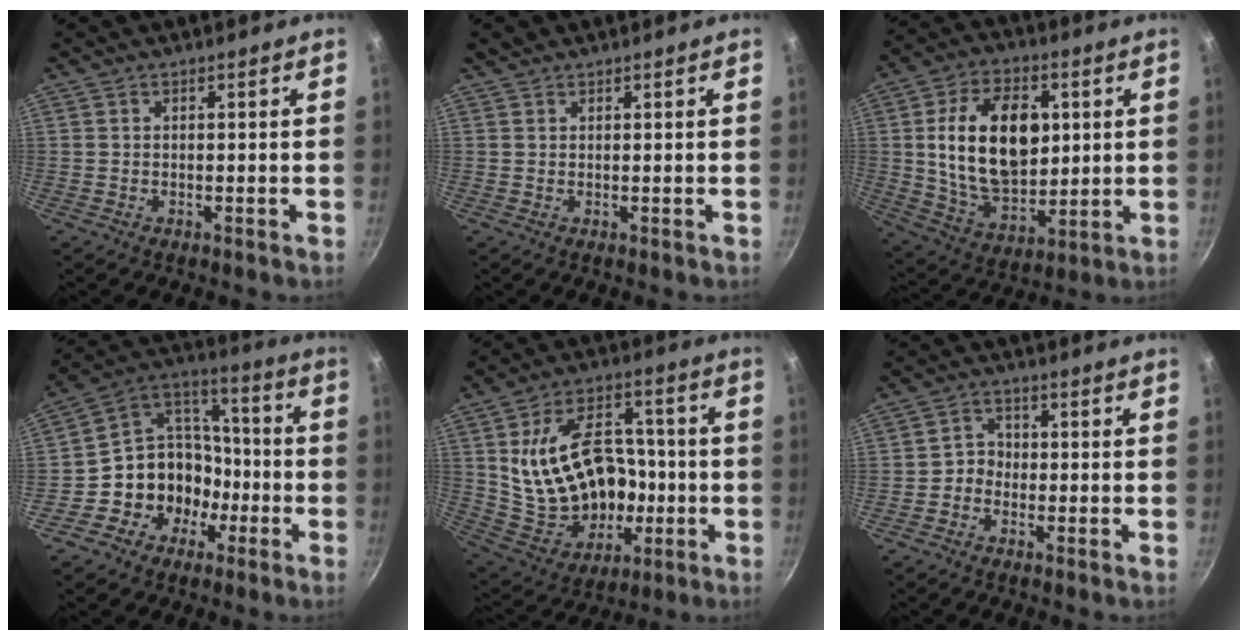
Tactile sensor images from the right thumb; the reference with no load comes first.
{"total": 1.0, "force": [0.9, 0.6, 0.1], "torque": [0.002, -0.001, 0.014]}
{"total": 20.5, "force": [3.2, 12.9, 15.6], "torque": [-0.245, -0.008, 0.063]}
{"total": 14.5, "force": [-5.0, 12.2, 6.1], "torque": [-0.051, 0.067, -0.088]}
{"total": 22.5, "force": [-0.2, 15.9, 15.9], "torque": [-0.236, 0.028, 0.023]}
{"total": 3.2, "force": [-1.1, 2.8, 1.2], "torque": [0.005, 0.018, -0.028]}